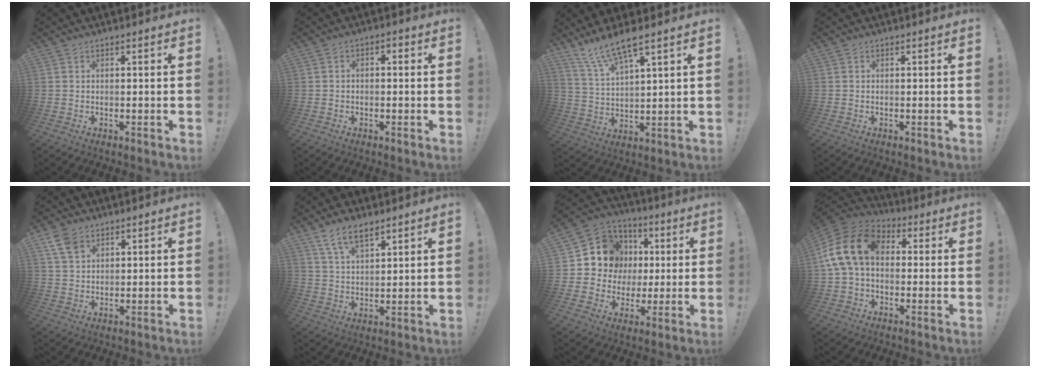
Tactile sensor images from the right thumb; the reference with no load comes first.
{"total": 1.9, "force": [-1.4, 0.9, 0.8], "torque": [-0.012, 0.009, -0.026]}
{"total": 10.1, "force": [8.3, 1.2, 5.7], "torque": [-0.111, -0.045, 0.147]}
{"total": 0.0}
{"total": 6.3, "force": [3.6, 3.9, 3.3], "torque": [-0.057, -0.011, 0.072]}
{"total": 8.2, "force": [5.7, 3.3, 4.8], "torque": [-0.080, -0.024, 0.106]}
{"total": 13.2, "force": [2.6, 12.2, 4.2], "torque": [-0.054, -0.011, 0.072]}
{"total": 16.2, "force": [2.8, 11.2, 11.5], "torque": [-0.215, 0.018, 0.053]}